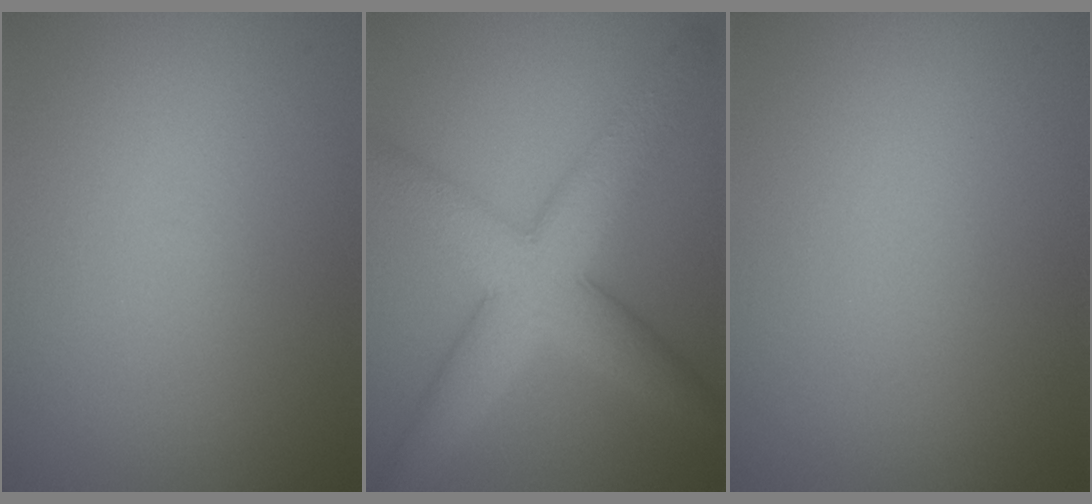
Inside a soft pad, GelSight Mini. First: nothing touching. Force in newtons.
{"total": 7.7, "press": 7.7, "slide": 0.2}
{"total": 0.0}